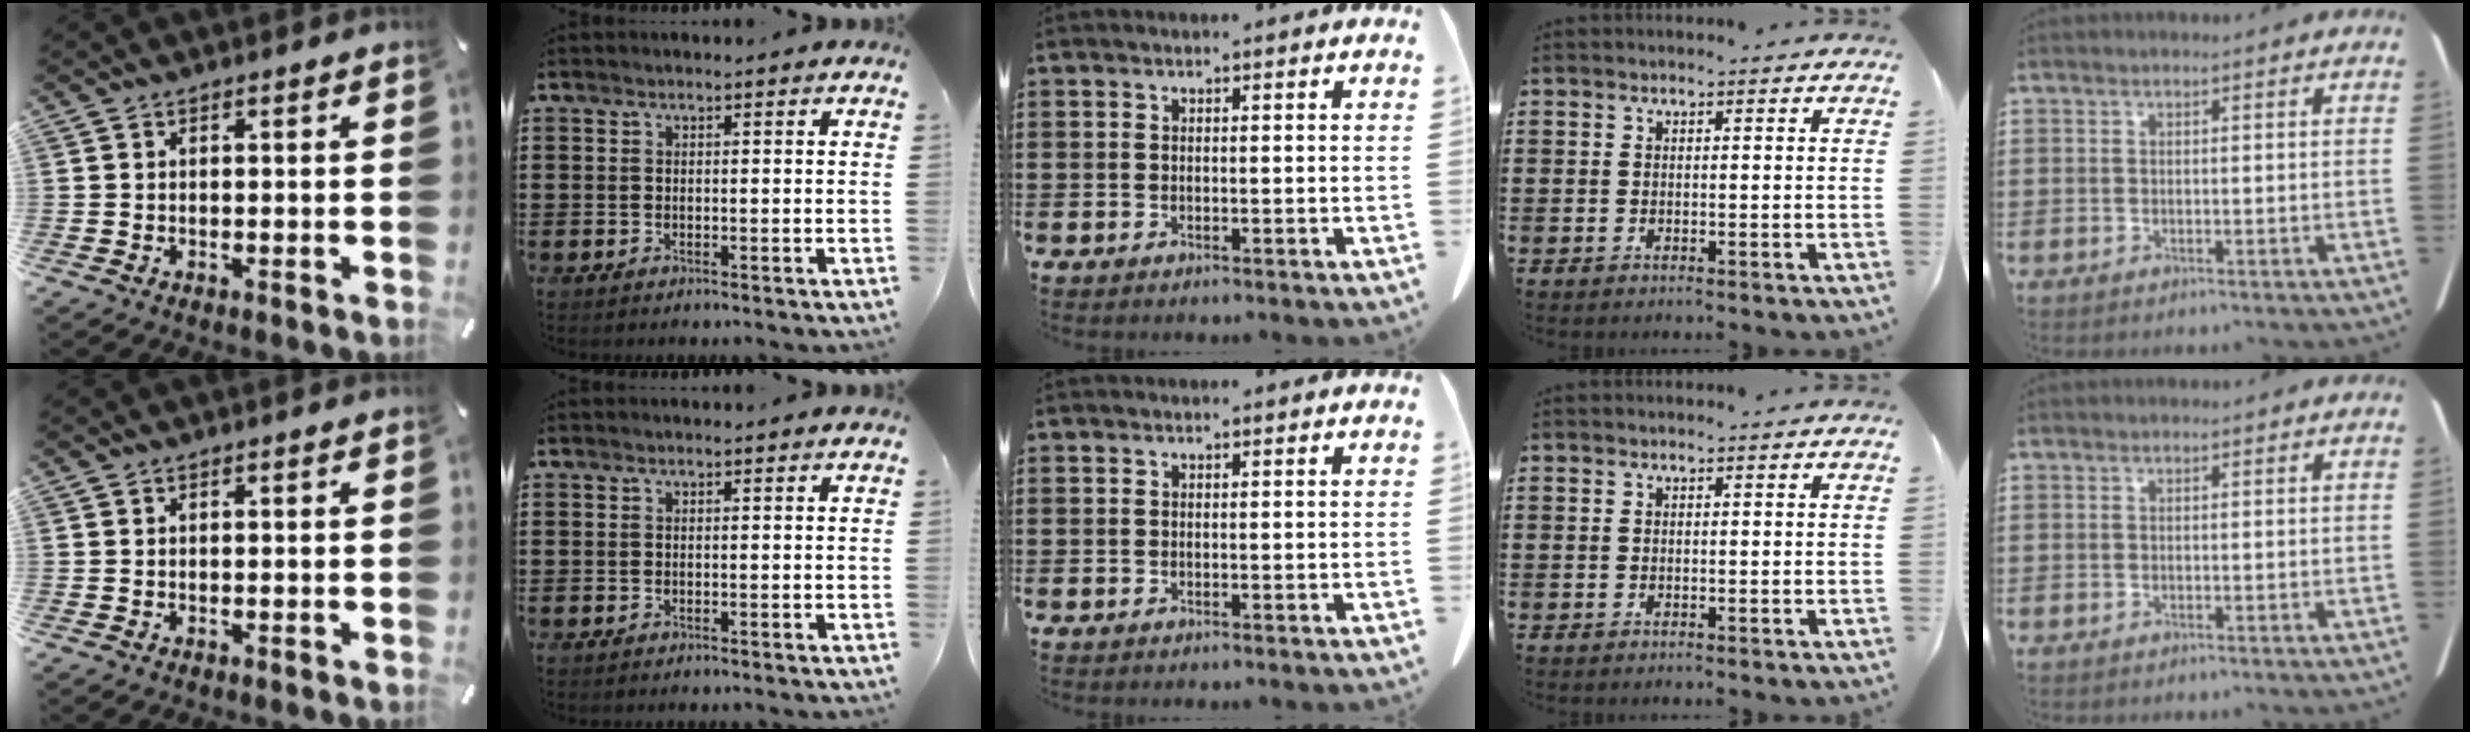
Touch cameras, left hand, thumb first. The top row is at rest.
{}